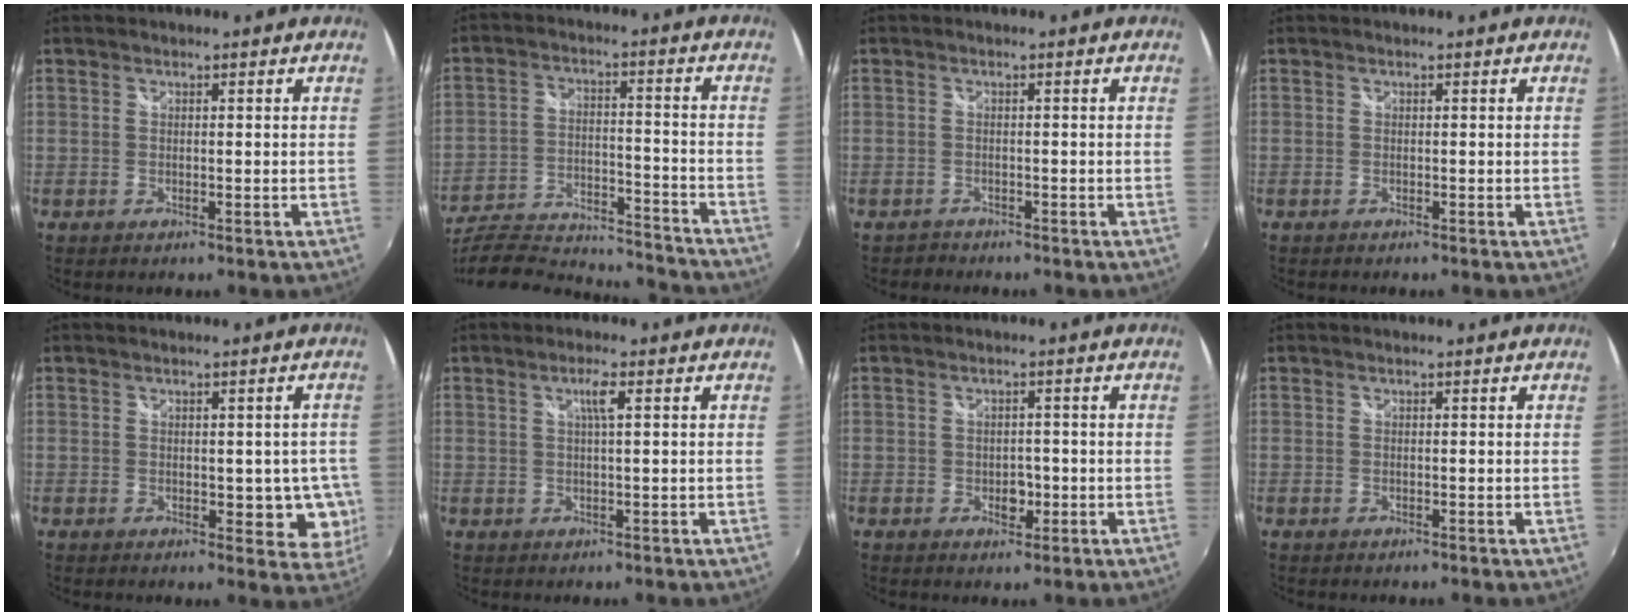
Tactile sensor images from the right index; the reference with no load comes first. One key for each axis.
{"total": 25.7, "fx": -22.3, "fy": 6.8, "fz": 11.0, "tx": -0.219, "ty": -0.030, "tz": -0.326}
{"total": 1.5, "fx": -1.3, "fy": 0.7, "fz": -0.2, "tx": -0.003, "ty": 0.001, "tz": -0.023}
{"total": 0.0}
{"total": 7.0, "fx": -0.8, "fy": 3.9, "fz": 5.8, "tx": -0.053, "ty": -0.005, "tz": -0.004}
{"total": 2.5, "fx": 0.8, "fy": -0.1, "fz": 2.3, "tx": -0.044, "ty": 0.002, "tz": 0.014}
{"total": 2.9, "fx": -0.9, "fy": 2.3, "fz": 1.5, "tx": -0.026, "ty": -0.001, "tz": -0.010}
{"total": 0.0}